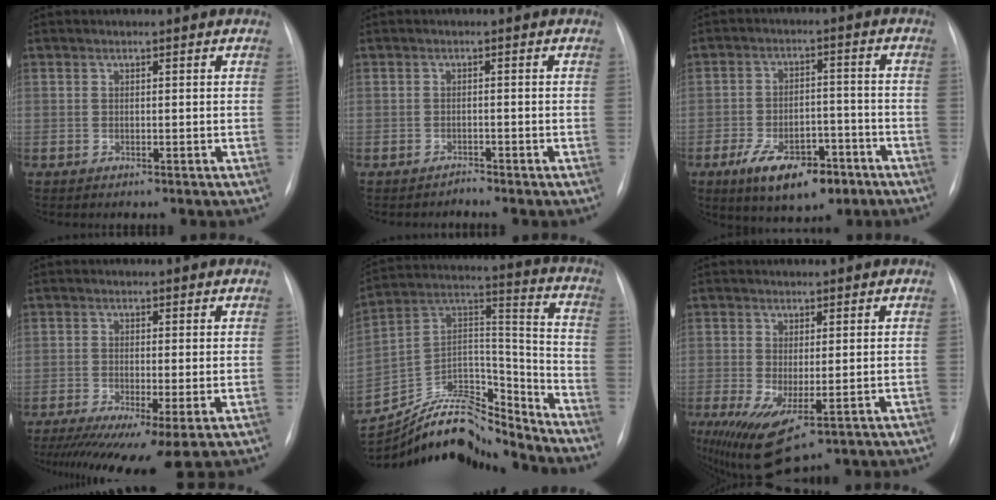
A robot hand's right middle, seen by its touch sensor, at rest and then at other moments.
{"total": 0.9, "force": [-0.9, -0.1, -0.2], "torque": [0.007, -0.006, -0.013]}
{"total": 11.0, "force": [-6.5, 5.0, 7.4], "torque": [-0.119, 0.001, -0.099]}
{"total": 10.5, "force": [-6.2, 2.0, 8.2], "torque": [-0.135, -0.023, -0.101]}
{"total": 23.6, "force": [-22.2, 4.8, 6.3], "torque": [-0.154, 0.045, -0.366]}
{"total": 7.5, "force": [-2.2, 2.5, 6.7], "torque": [-0.117, -0.025, -0.022]}